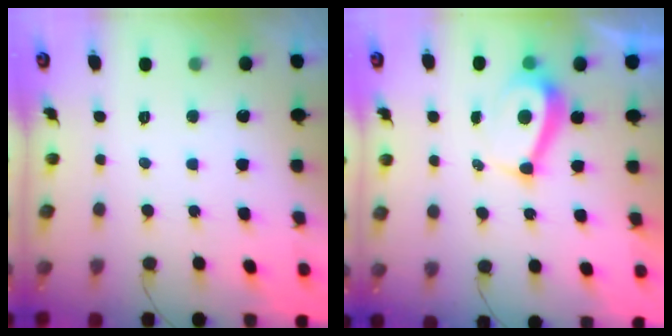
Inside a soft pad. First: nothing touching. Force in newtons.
{"total": 7.3, "press": 7.3, "slide": 0.4}